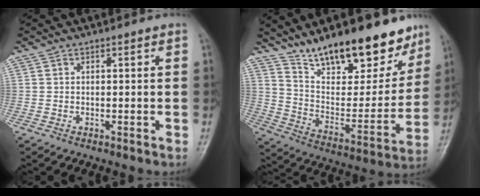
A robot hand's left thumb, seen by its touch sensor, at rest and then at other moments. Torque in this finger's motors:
{"motor_torque": [1.32, 1.23, 1.43, -1.33, 0.12]}